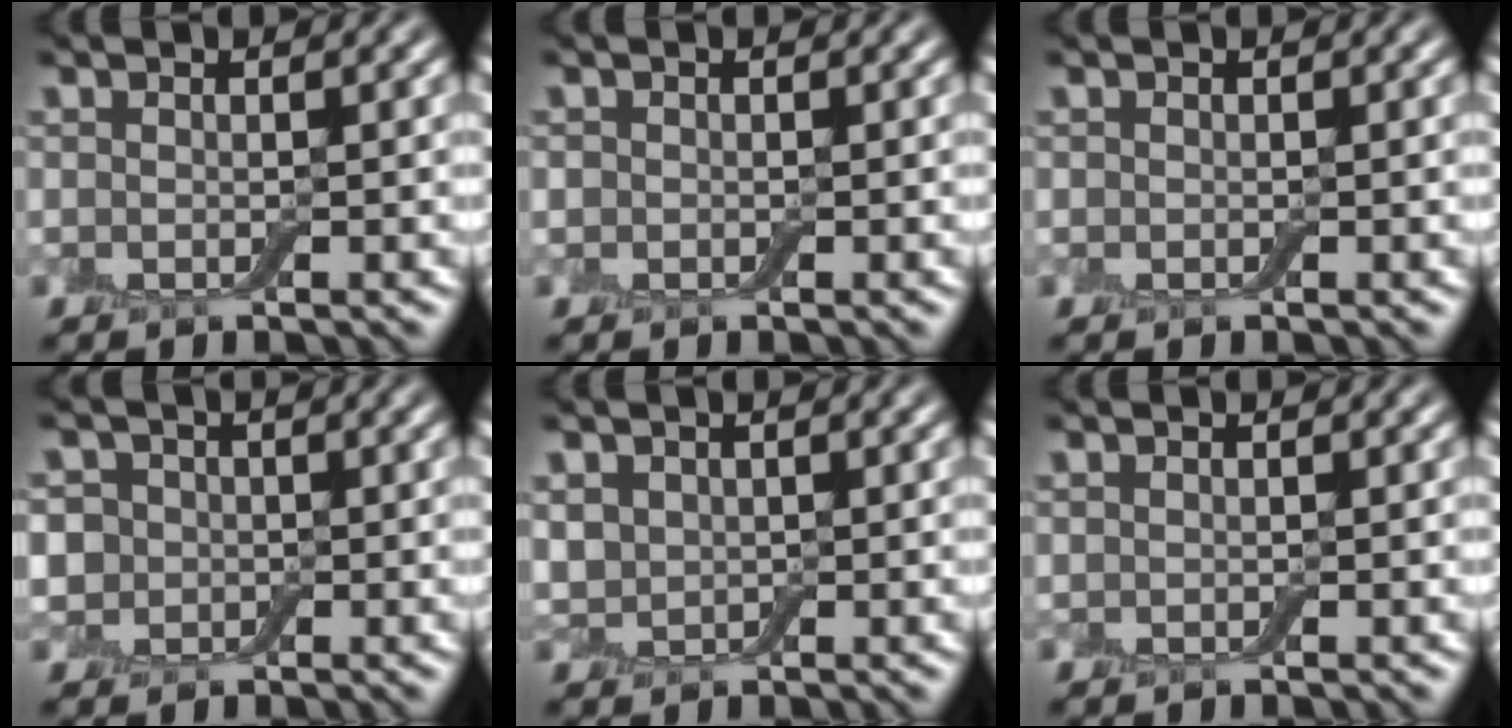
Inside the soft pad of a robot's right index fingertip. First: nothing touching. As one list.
[{"total": 0.5, "force": [-0.2, 0.5, 0.0], "torque": [0.001, -0.004, -0.005]}, {"total": 0.0}, {"total": 3.7, "force": [0.1, 3.5, 1.3], "torque": [-0.008, 0.015, -0.026]}, {"total": 1.9, "force": [0.5, 1.6, 0.8], "torque": [-0.022, -0.001, 0.010]}, {"total": 0.0}]